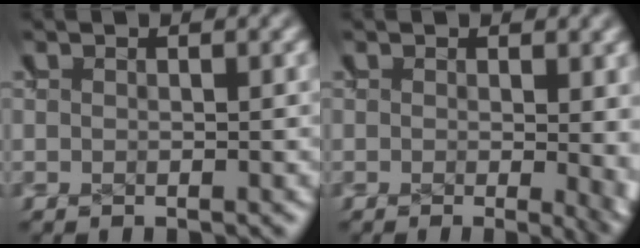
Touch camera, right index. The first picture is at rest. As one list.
[{"total": 2.2, "force": [0.0, 0.7, 2.0], "torque": [-0.020, -0.011, 0.003]}]